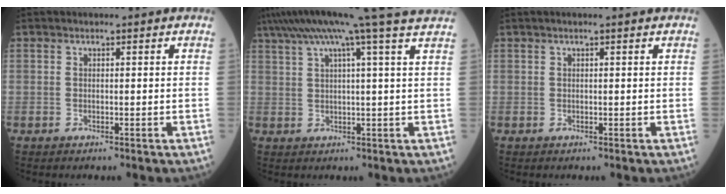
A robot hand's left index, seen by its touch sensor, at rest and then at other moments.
{"total": 16.7, "force": [13.4, -2.5, 9.7], "torque": [-0.171, 0.014, 0.177]}
{"total": 1.3, "force": [1.0, -0.1, 0.8], "torque": [-0.014, 0.014, 0.016]}